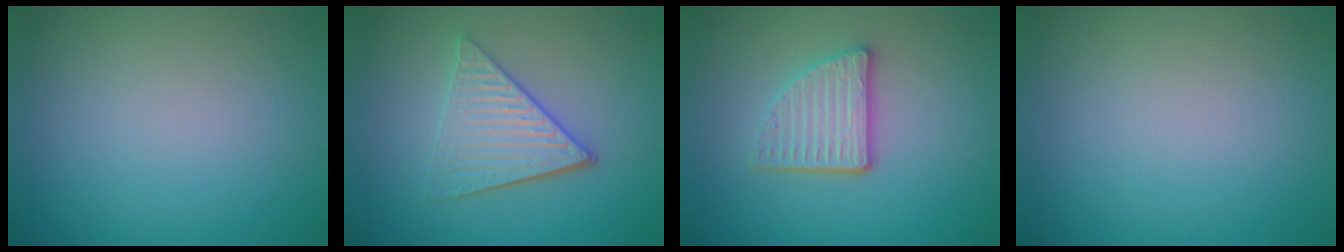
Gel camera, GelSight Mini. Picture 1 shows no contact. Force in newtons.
{"total": 4.3, "press": 3.4, "slide": 2.6}
{"total": 3.8, "press": 3.1, "slide": 2.1}
{"total": 0.0}